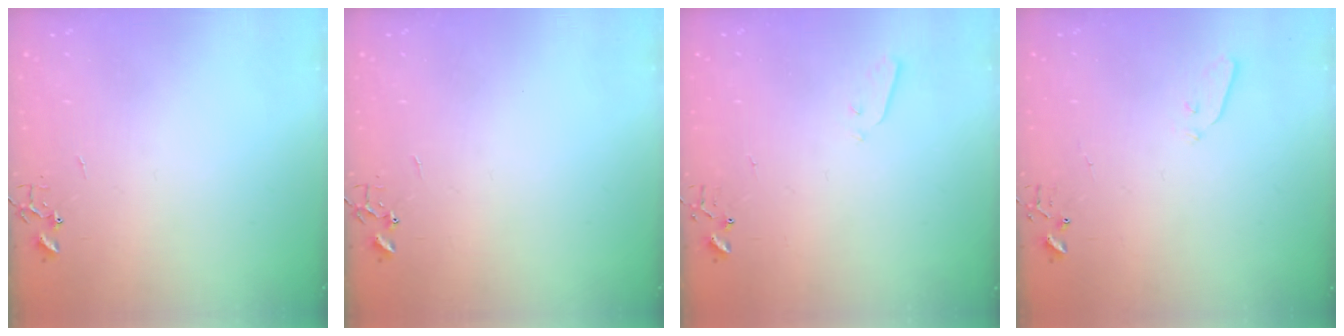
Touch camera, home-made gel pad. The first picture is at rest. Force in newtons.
{"total": 0.0}
{"total": 2.8, "press": 2.7, "slide": 0.4}
{"total": 3.6, "press": 3.6, "slide": 0.5}